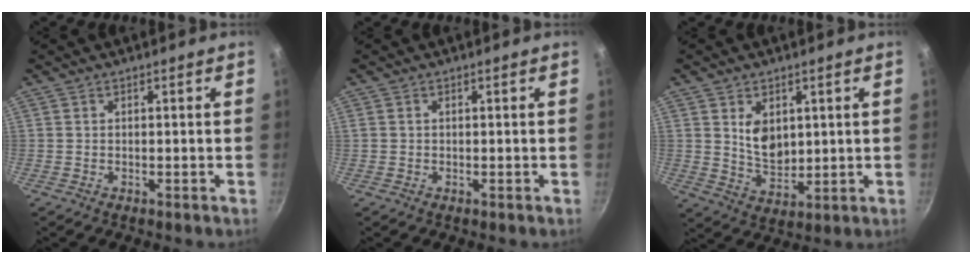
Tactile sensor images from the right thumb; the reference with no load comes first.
{"total": 0.5, "force": [0.1, 0.4, 0.3], "torque": [-0.004, 0.005, 0.004]}
{"total": 7.1, "force": [2.1, 4.8, 4.8], "torque": [-0.060, -0.022, 0.051]}